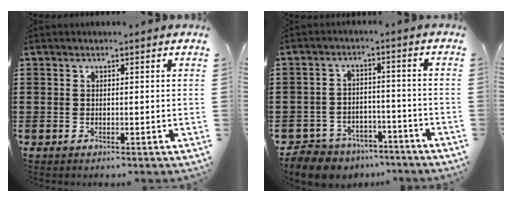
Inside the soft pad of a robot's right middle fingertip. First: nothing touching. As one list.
[{"total": 5.7, "force": [-5.4, 1.5, 0.4], "torque": [-0.020, 0.012, -0.114]}]